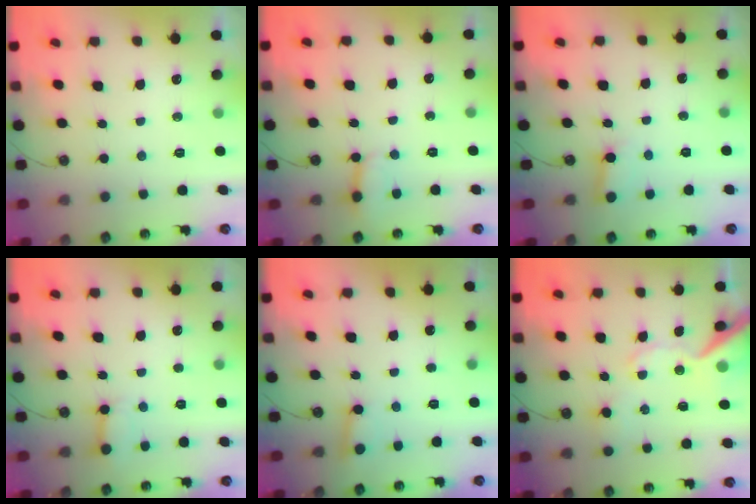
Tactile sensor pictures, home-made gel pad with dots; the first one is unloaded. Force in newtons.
{"total": 2.9, "press": 2.8, "slide": 0.5}
{"total": 4.1, "press": 4.1, "slide": 0.6}
{"total": 5.4, "press": 5.4, "slide": 0.7}
{"total": 2.8, "press": 2.7, "slide": 0.6}
{"total": 13.9, "press": 13.8, "slide": 1.7}